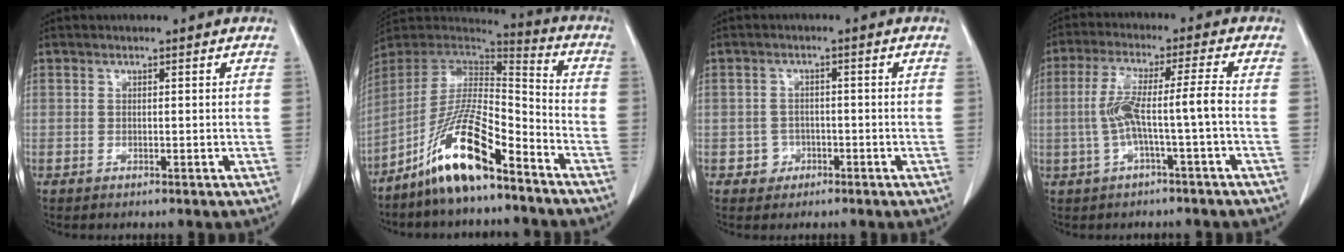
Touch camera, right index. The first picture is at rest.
{"total": 14.9, "force": [-10.0, 2.5, 10.8], "torque": [-0.208, 0.000, -0.184]}
{"total": 2.4, "force": [-1.1, 2.2, 0.1], "torque": [0.006, 0.012, -0.017]}
{"total": 7.4, "force": [-1.3, -0.5, 7.2], "torque": [-0.147, 0.025, -0.018]}